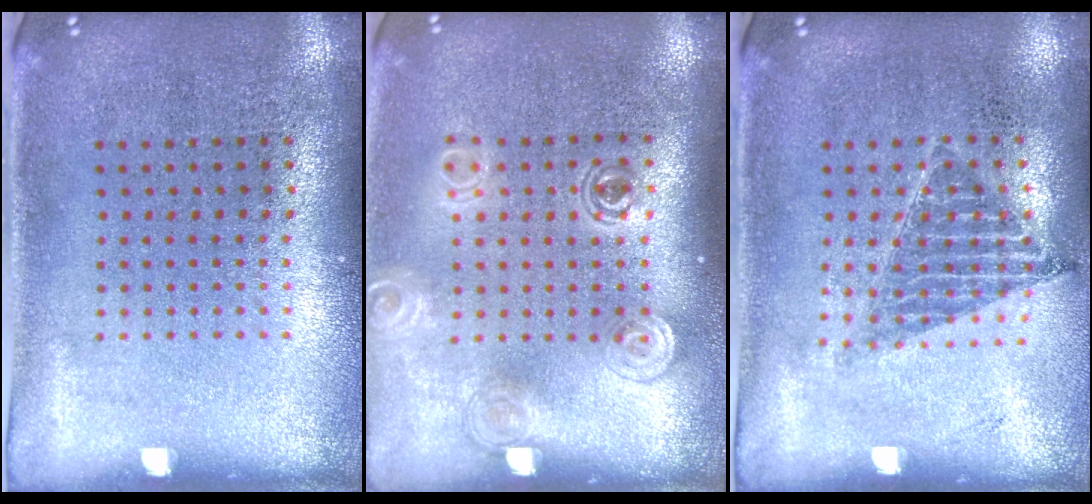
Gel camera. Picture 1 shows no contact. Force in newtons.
{"total": 1.4, "press": 1.2, "slide": 0.8}
{"total": 0.9, "press": 0.8, "slide": 0.3}